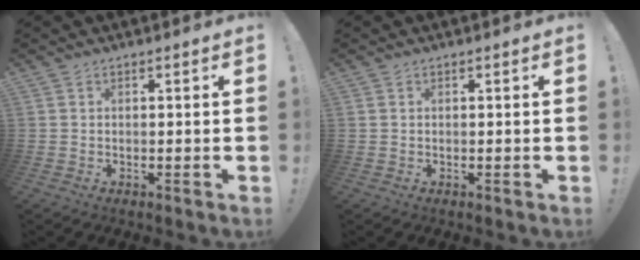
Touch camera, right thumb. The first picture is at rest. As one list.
[{"total": 0.0}]